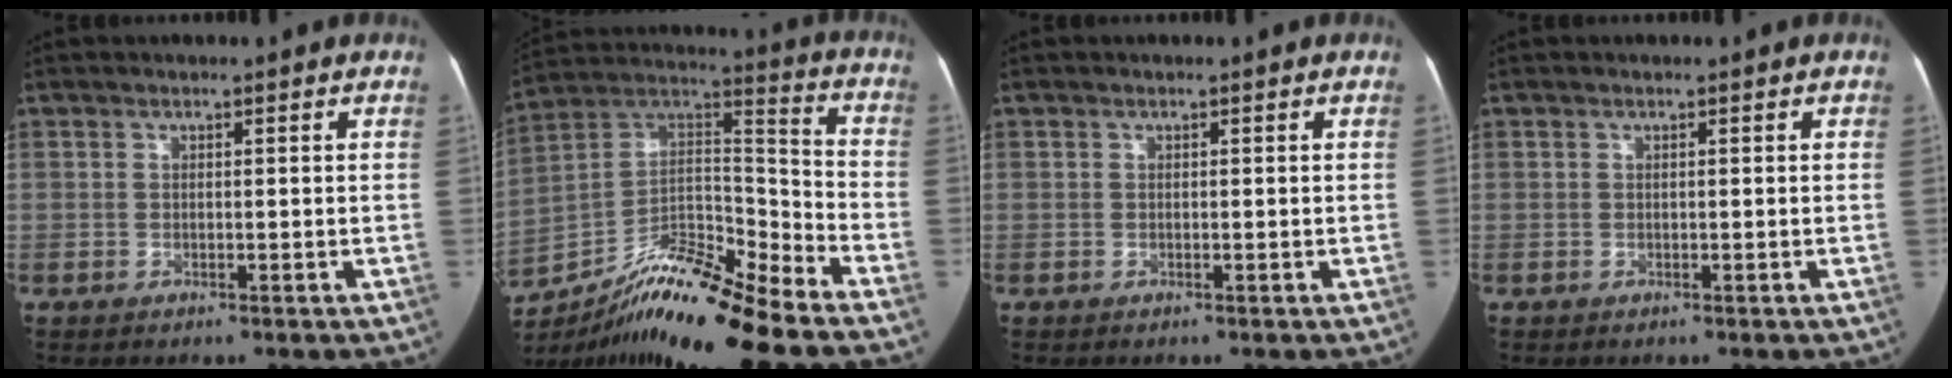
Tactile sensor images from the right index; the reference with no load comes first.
{"total": 17.9, "force": [-14.4, 1.1, 10.6], "torque": [-0.194, 0.040, -0.250]}
{"total": 0.0}
{"total": 0.0}